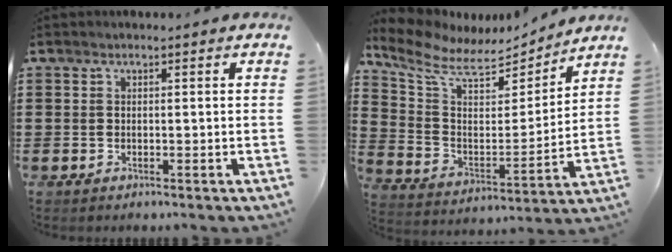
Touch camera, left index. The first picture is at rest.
{"total": 8.0, "force": [7.1, 2.2, 3.1], "torque": [-0.096, -0.048, 0.121]}